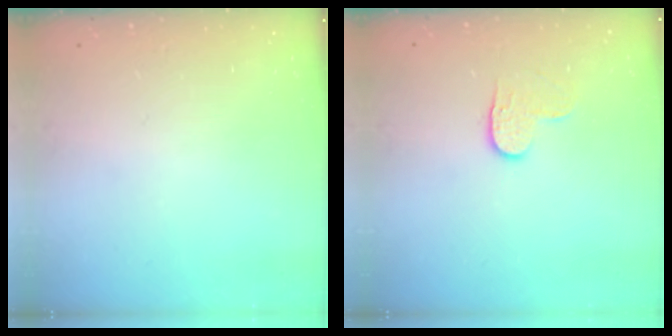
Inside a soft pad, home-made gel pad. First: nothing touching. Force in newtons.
{"total": 4.0, "press": 4.0, "slide": 0.5}